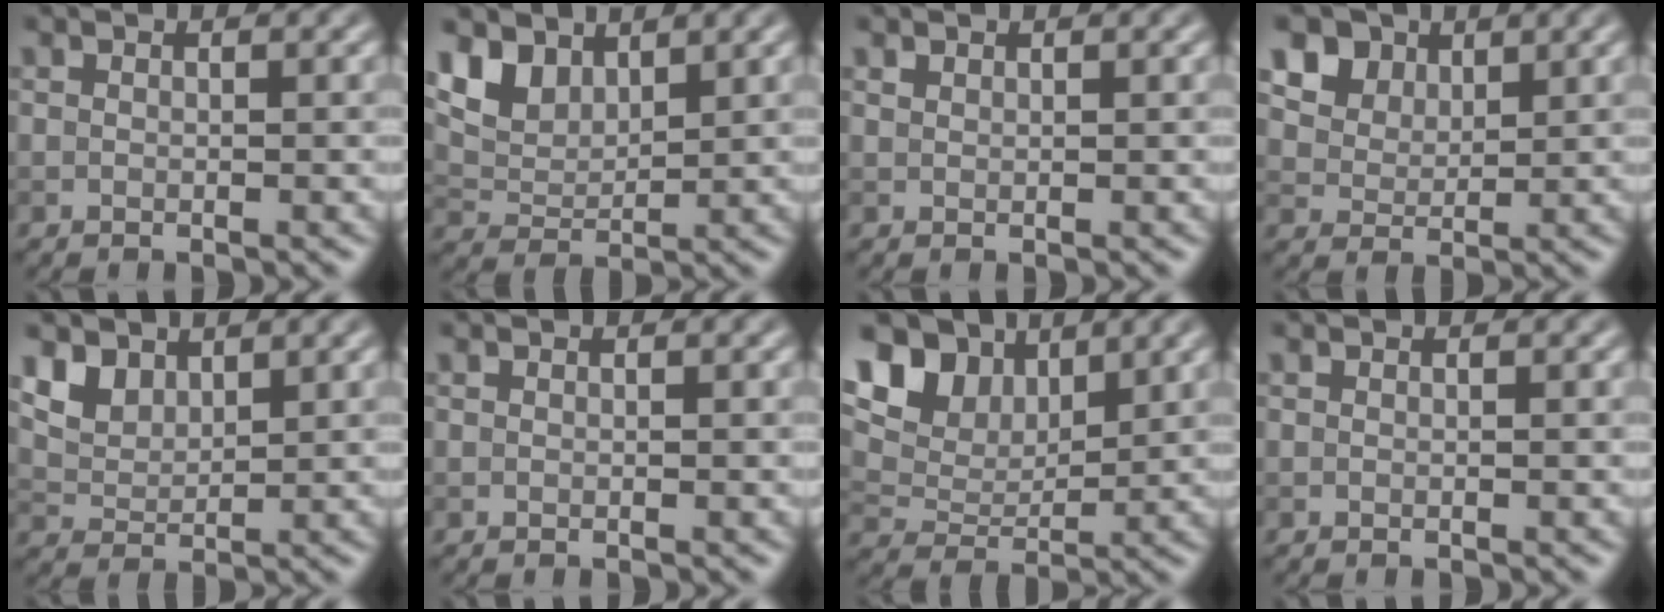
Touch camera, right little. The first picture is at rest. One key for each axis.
{"total": 4.5, "fx": 3.1, "fy": 2.5, "fz": 2.0, "tx": -0.052, "ty": -0.002, "tz": 0.059}
{"total": 0.6, "fx": 0.5, "fy": 0.3, "fz": 0.1, "tx": -0.003, "ty": 0.000, "tz": 0.013}
{"total": 8.7, "fx": 5.2, "fy": 6.1, "fz": 3.5, "tx": -0.090, "ty": 0.015, "tz": 0.090}
{"total": 4.0, "fx": 2.8, "fy": 2.4, "fz": 1.6, "tx": -0.048, "ty": -0.014, "tz": 0.073}
{"total": 0.0}
{"total": 9.7, "fx": 5.7, "fy": 5.7, "fz": 5.4, "tx": -0.123, "ty": 0.021, "tz": 0.081}
{"total": 0.0}